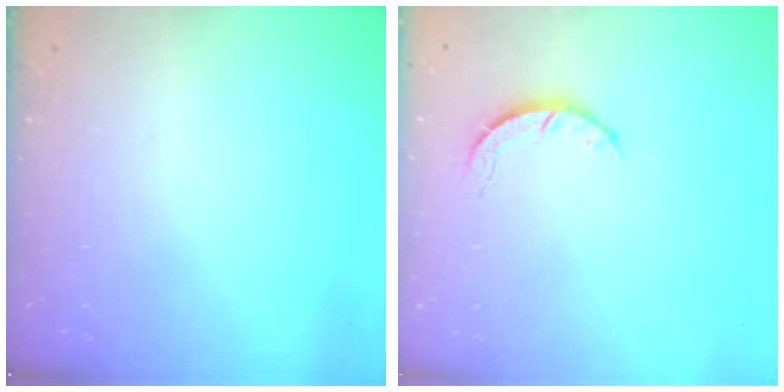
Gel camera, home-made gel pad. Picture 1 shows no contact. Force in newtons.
{"total": 2.7, "press": 2.7, "slide": 0.4}